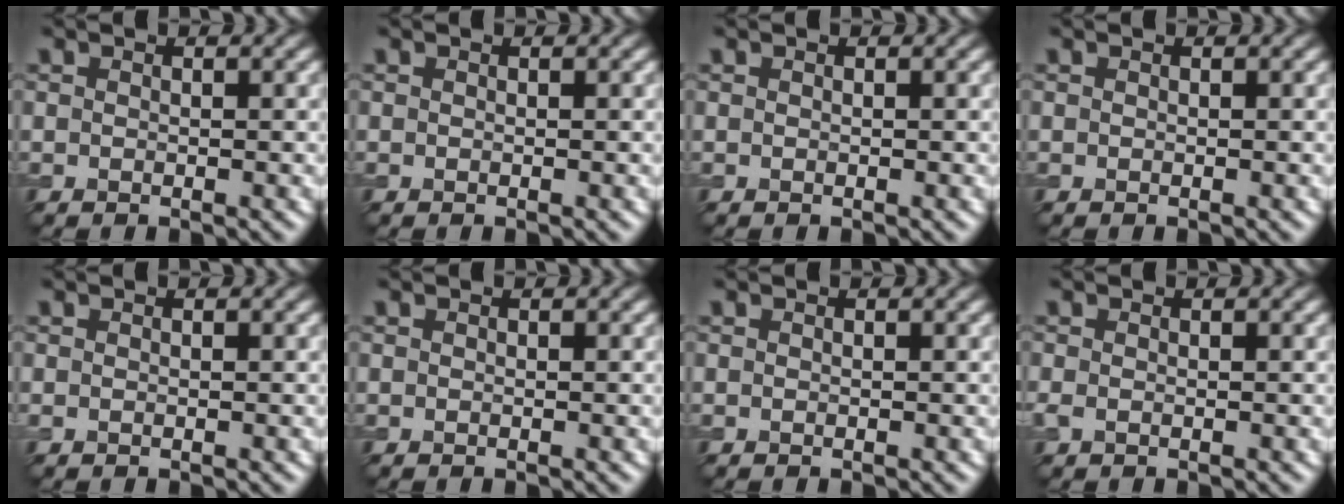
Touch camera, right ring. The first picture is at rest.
{"total": 0.0}
{"total": 0.0}
{"total": 0.0}
{"total": 0.0}
{"total": 0.0}
{"total": 0.0}
{"total": 0.8, "force": [-0.2, 0.5, 0.6], "torque": [-0.019, -0.005, -0.006]}